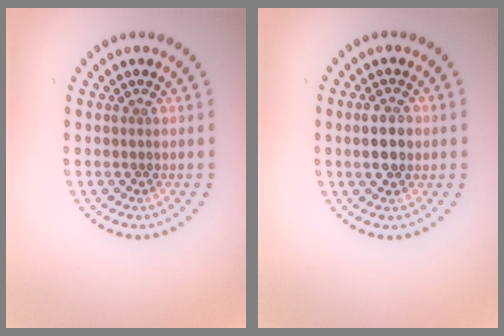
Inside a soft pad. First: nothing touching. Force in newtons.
{"total": 2.9, "press": 2.9, "slide": 0.2}